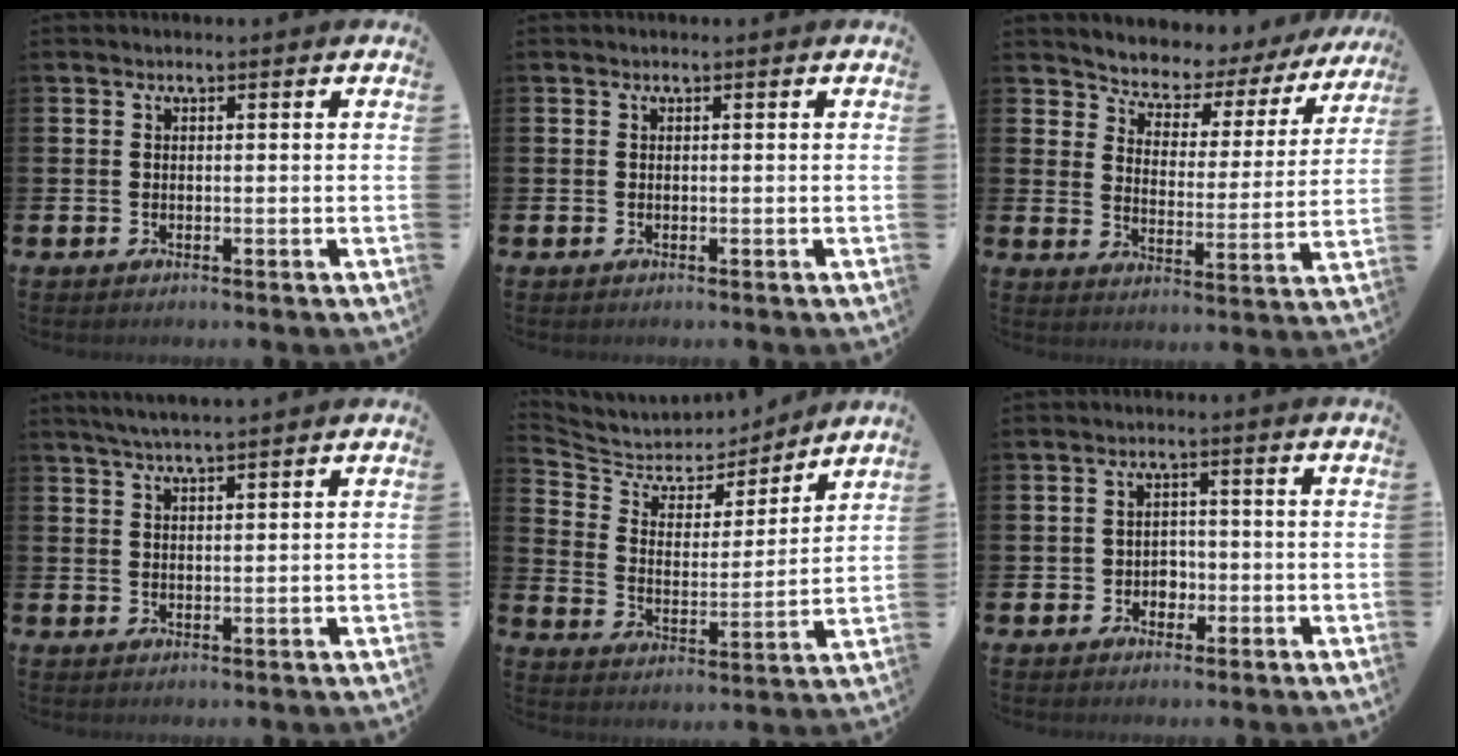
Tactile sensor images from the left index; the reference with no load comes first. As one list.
[{"total": 0.0}, {"total": 5.0, "force": [4.7, 1.8, 0.1], "torque": [-0.034, -0.044, 0.074]}, {"total": 3.5, "force": [3.3, -0.1, 1.1], "torque": [-0.023, -0.007, 0.059]}, {"total": 5.9, "force": [5.3, 2.3, 0.5], "torque": [-0.049, -0.048, 0.089]}, {"total": 2.3, "force": [-0.8, 2.1, 0.6], "torque": [-0.005, 0.001, -0.024]}]